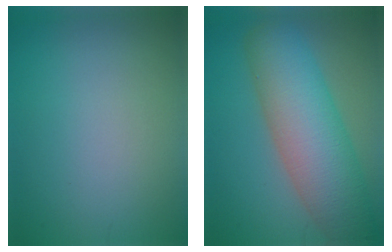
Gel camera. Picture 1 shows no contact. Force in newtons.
{"total": 9.6, "press": 9.6, "slide": 0.4}